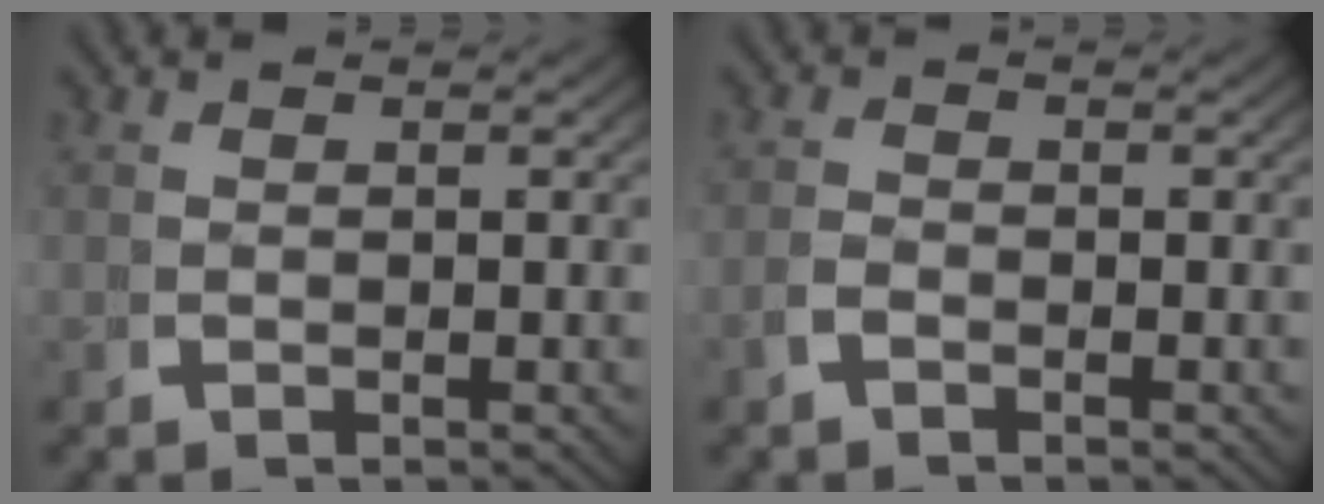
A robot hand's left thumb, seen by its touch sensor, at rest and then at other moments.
{"total": 1.3, "force": [-1.0, 0.6, 0.6], "torque": [-0.015, -0.004, -0.022]}